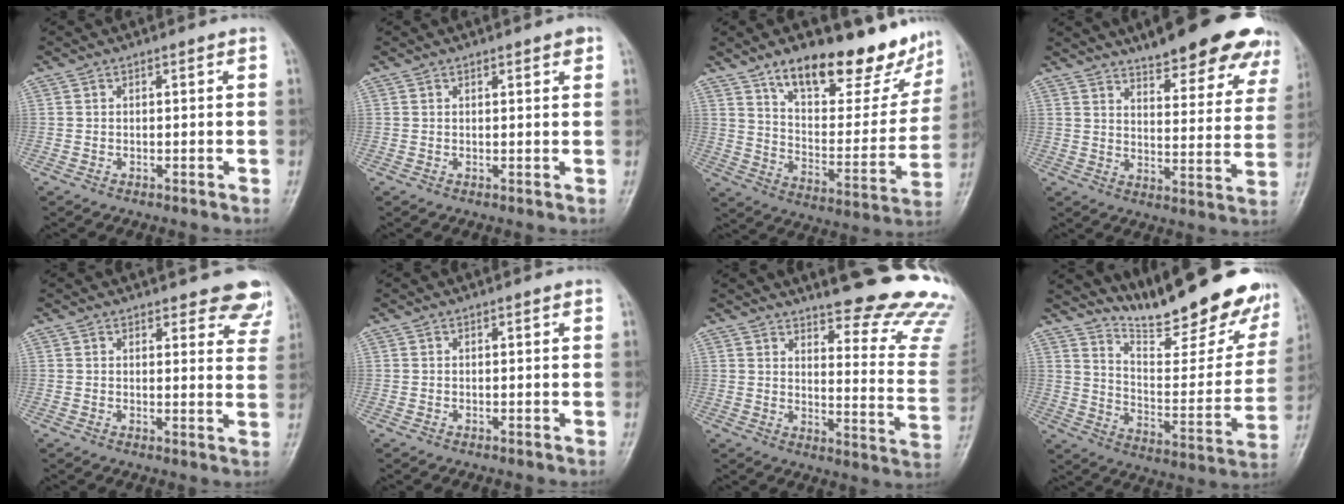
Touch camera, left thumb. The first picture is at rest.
{"total": 1.6, "force": [1.0, 0.5, 1.1], "torque": [-0.011, -0.004, 0.011]}
{"total": 22.7, "force": [16.3, 8.7, 13.2], "torque": [-0.132, -0.082, 0.251]}
{"total": 22.8, "force": [17.4, 6.2, 13.3], "torque": [-0.137, -0.069, 0.216]}
{"total": 7.6, "force": [6.5, 2.8, 2.7], "torque": [0.014, -0.034, 0.056]}
{"total": 0.0}
{"total": 21.6, "force": [19.2, 3.7, 9.2], "torque": [-0.078, -0.179, 0.222]}
{"total": 23.6, "force": [19.8, 4.9, 11.9], "torque": [-0.137, -0.131, 0.286]}